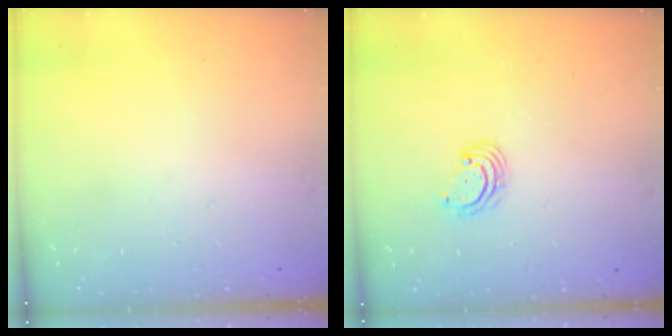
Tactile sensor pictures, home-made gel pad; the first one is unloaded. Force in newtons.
{"total": 2.5, "press": 2.5, "slide": 0.3}